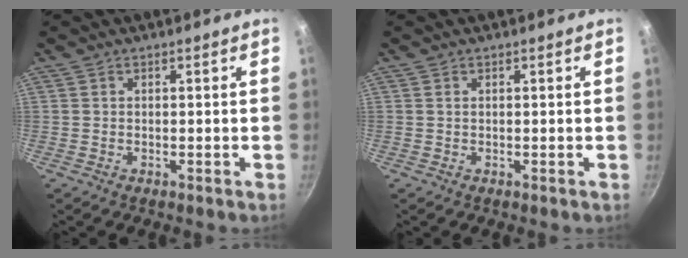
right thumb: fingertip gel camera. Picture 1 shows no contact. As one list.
[{"total": 0.0}]